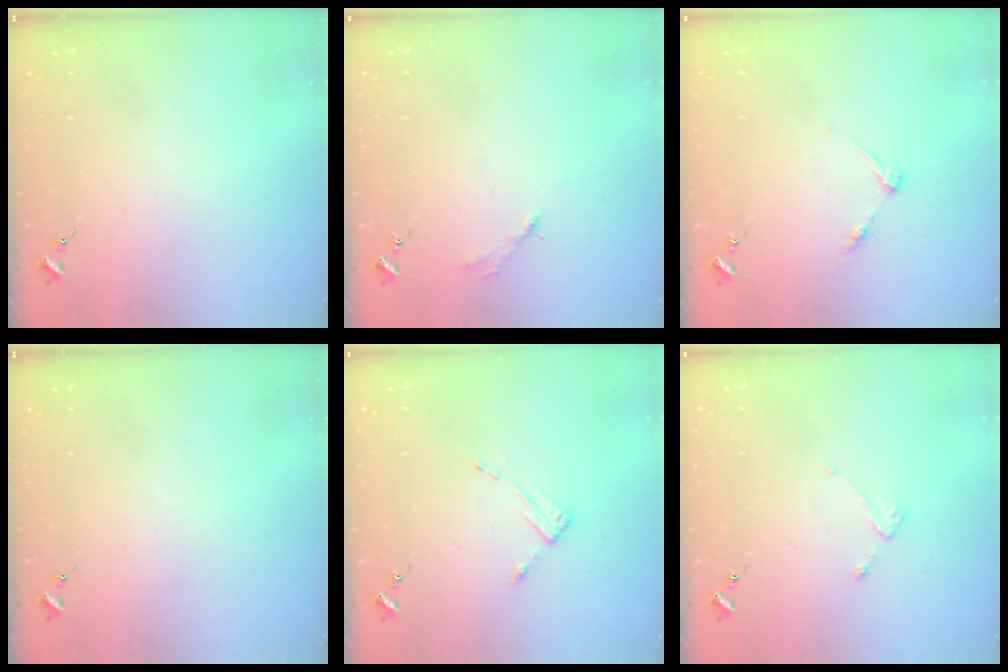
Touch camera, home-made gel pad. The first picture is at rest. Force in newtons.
{"total": 2.6, "press": 2.6, "slide": 0.3}
{"total": 4.6, "press": 4.6, "slide": 0.5}
{"total": 0.0}
{"total": 2.6, "press": 2.6, "slide": 0.3}
{"total": 2.2, "press": 2.1, "slide": 0.4}